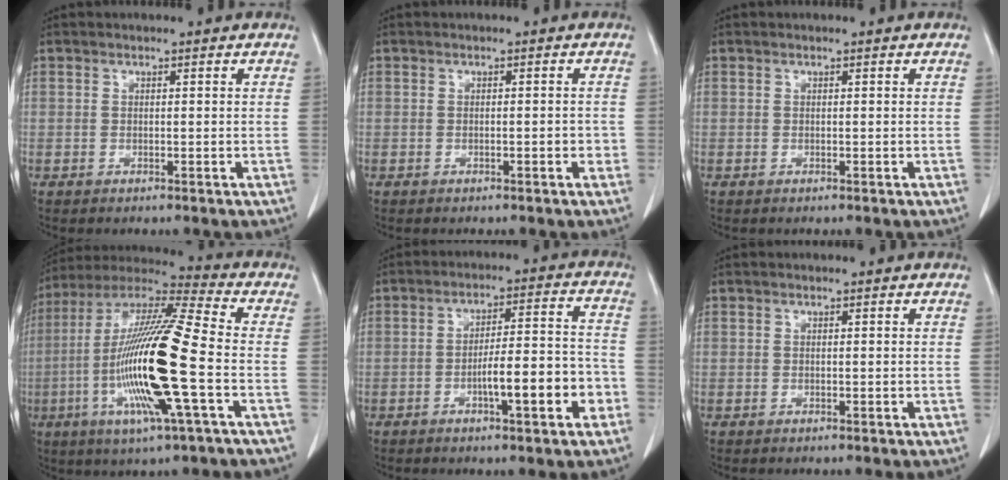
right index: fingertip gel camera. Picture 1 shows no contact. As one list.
[{"total": 1.2, "force": [-0.3, 0.5, 1.1], "torque": [-0.012, 0.004, 0.000]}, {"total": 0.0}, {"total": 19.8, "force": [-4.3, 0.8, 19.3], "torque": [-0.395, -0.012, -0.087]}, {"total": 9.9, "force": [-3.6, 1.6, 9.0], "torque": [-0.136, 0.021, -0.048]}, {"total": 0.0}]